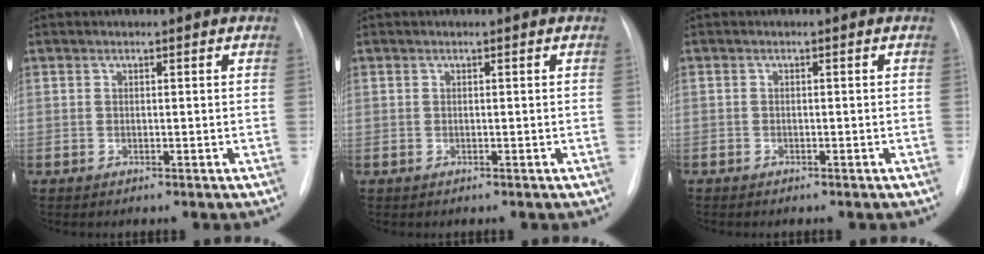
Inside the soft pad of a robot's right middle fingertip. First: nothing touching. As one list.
[{"total": 0.0}, {"total": 1.0, "force": [-0.8, 0.5, 0.4], "torque": [-0.010, 0.001, -0.011]}]